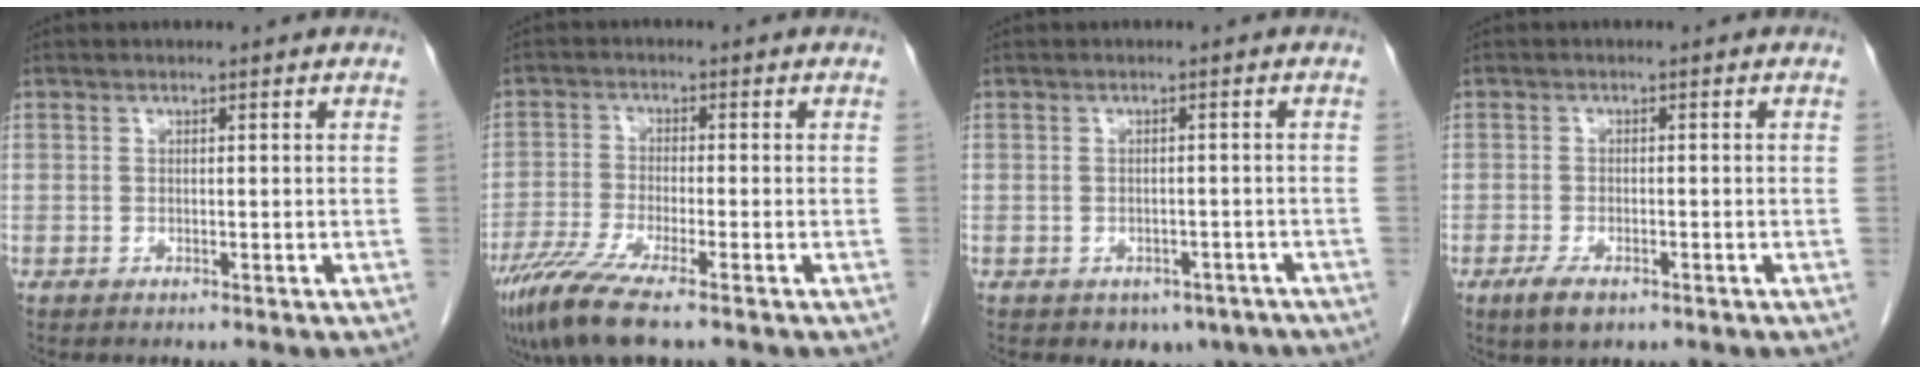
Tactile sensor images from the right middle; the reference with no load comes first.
{"total": 8.1, "force": [-5.6, 0.5, 5.8], "torque": [-0.113, -0.021, -0.105]}
{"total": 4.9, "force": [-3.4, 3.2, 1.4], "torque": [-0.005, 0.006, -0.039]}
{"total": 3.4, "force": [-2.0, 1.4, 2.4], "torque": [-0.050, -0.004, -0.031]}